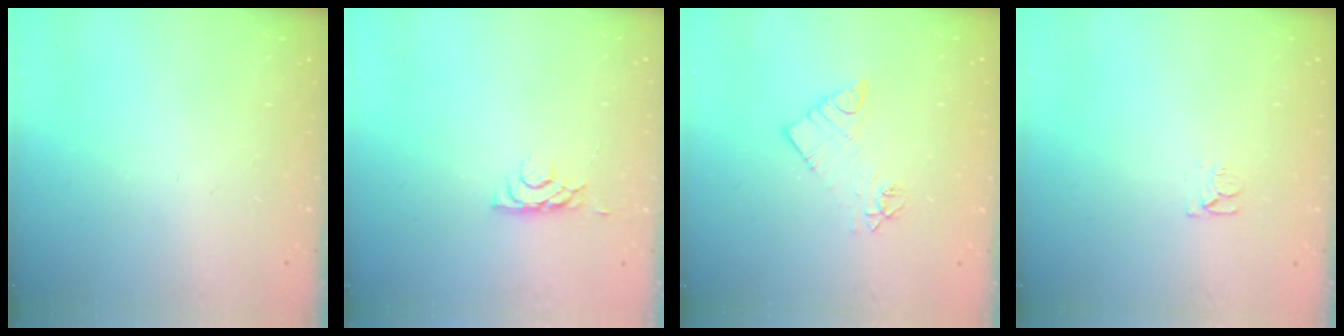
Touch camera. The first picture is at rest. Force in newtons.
{"total": 4.3, "press": 4.3, "slide": 0.8}
{"total": 8.6, "press": 8.5, "slide": 0.7}
{"total": 5.0, "press": 5.0, "slide": 0.5}